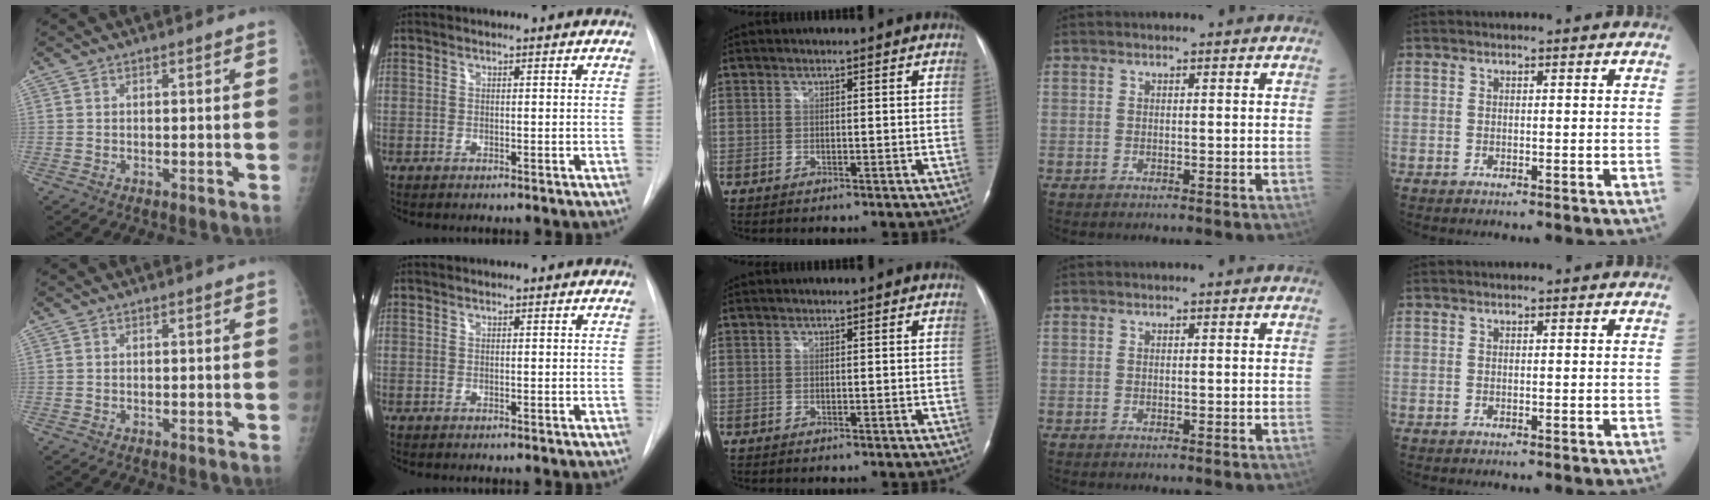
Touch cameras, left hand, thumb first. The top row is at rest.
{}